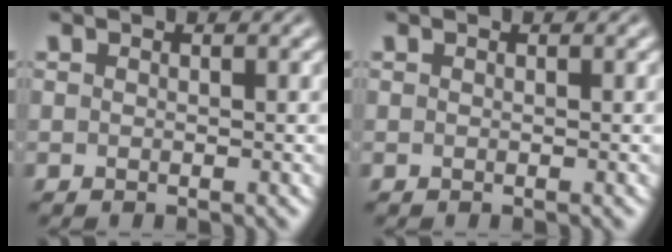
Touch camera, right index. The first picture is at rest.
{"total": 0.0}